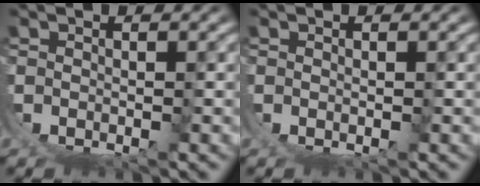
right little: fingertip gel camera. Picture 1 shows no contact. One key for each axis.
{"total": 0.9, "fx": 0.4, "fy": -0.8, "fz": 0.0, "tx": 0.006, "ty": 0.001, "tz": 0.009}